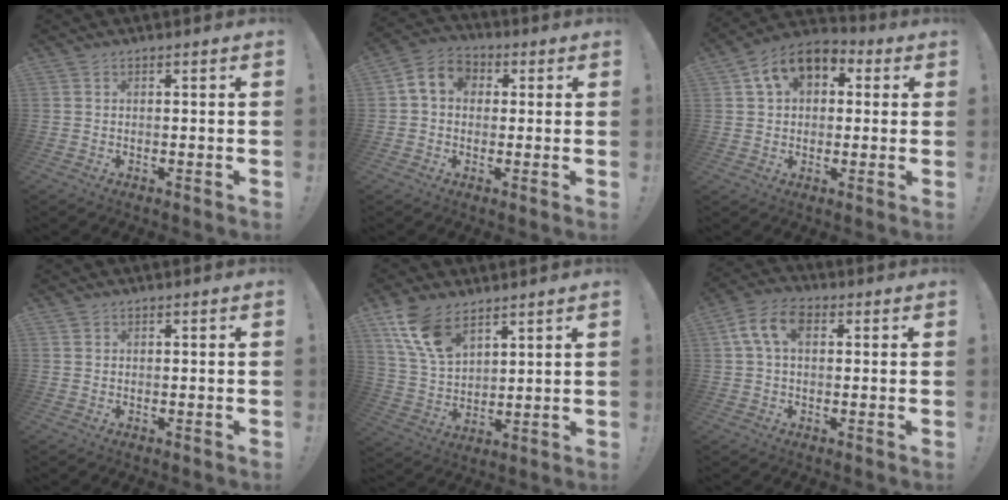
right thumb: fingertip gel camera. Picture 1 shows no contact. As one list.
[{"total": 8.0, "force": [1.6, 6.4, 4.6], "torque": [-0.071, 0.011, 0.035]}, {"total": 11.2, "force": [4.9, 7.9, 6.3], "torque": [-0.099, -0.009, 0.094]}, {"total": 0.7, "force": [0.5, 0.4, 0.2], "torque": [-0.006, 0.002, 0.011]}, {"total": 13.0, "force": [8.5, 6.9, 7.1], "torque": [-0.146, -0.038, 0.165]}, {"total": 9.2, "force": [2.4, 5.7, 6.8], "torque": [-0.133, 0.010, 0.044]}]